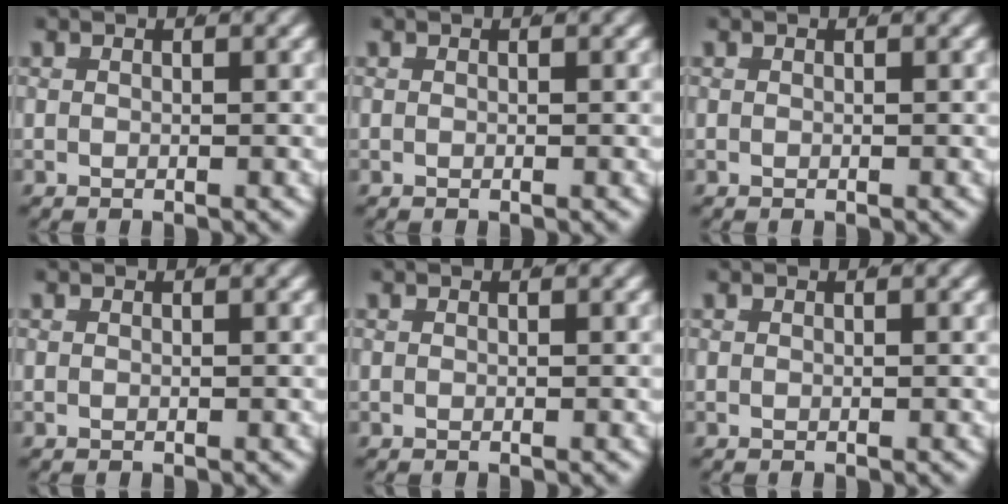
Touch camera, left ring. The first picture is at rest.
{"total": 0.0}
{"total": 0.0}
{"total": 0.0}
{"total": 0.0}
{"total": 0.0}